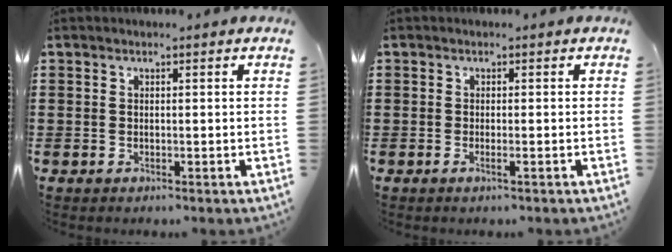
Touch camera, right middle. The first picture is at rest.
{"total": 0.9, "force": [-0.5, 0.0, 0.8], "torque": [-0.015, -0.004, -0.008]}